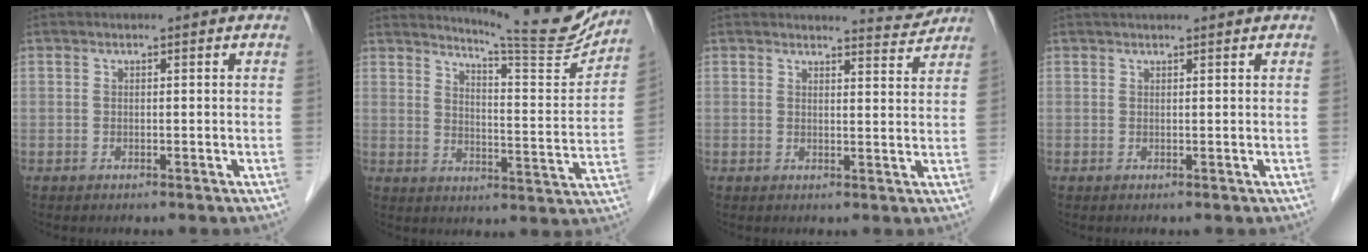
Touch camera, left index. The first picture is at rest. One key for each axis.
{"total": 14.0, "fx": 13.4, "fy": -0.3, "fz": 3.9, "tx": -0.061, "ty": -0.057, "tz": 0.173}
{"total": 3.3, "fx": 3.3, "fy": -0.2, "fz": -0.5, "tx": -0.004, "ty": -0.025, "tz": 0.037}
{"total": 4.2, "fx": 3.8, "fy": 0.2, "fz": 1.8, "tx": -0.020, "ty": 0.030, "tz": 0.050}